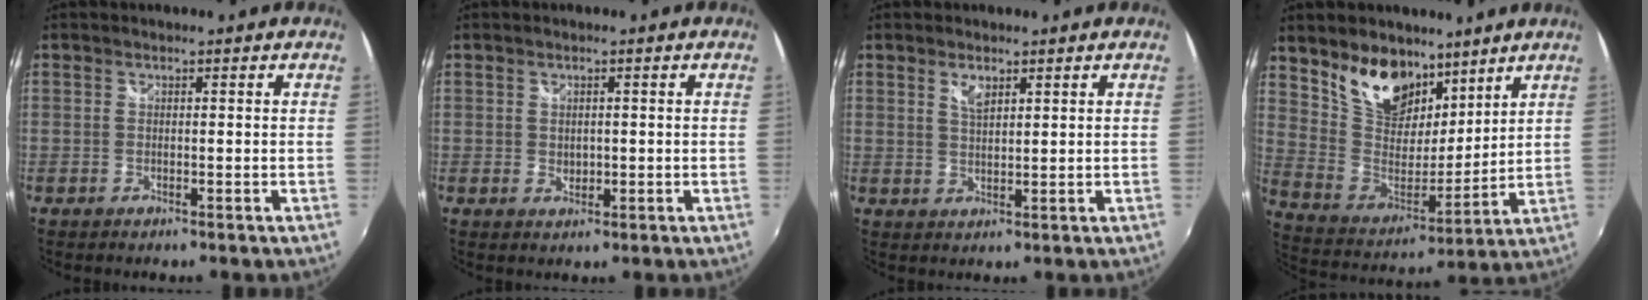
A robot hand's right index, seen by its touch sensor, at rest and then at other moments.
{"total": 1.6, "force": [0.2, 1.4, 0.8], "torque": [-0.011, 0.000, 0.005]}
{"total": 2.7, "force": [1.6, 1.1, 1.9], "torque": [-0.032, -0.001, 0.029]}
{"total": 15.3, "force": [10.1, 8.7, 7.5], "torque": [-0.155, 0.005, 0.196]}